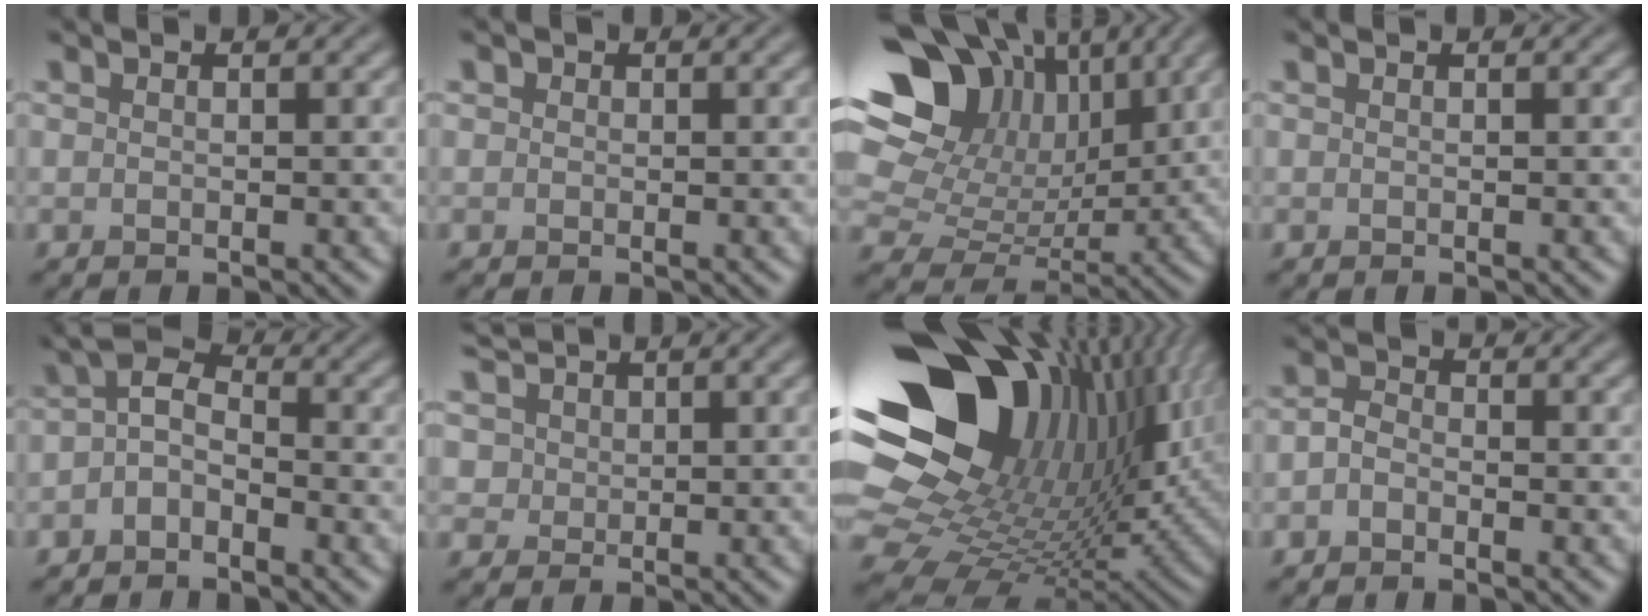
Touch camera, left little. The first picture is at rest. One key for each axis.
{"total": 0.8, "fx": 0.1, "fy": 0.7, "fz": 0.2, "tx": -0.002, "ty": -0.002, "tz": -0.001}
{"total": 16.1, "fx": 6.0, "fy": 11.8, "fz": 9.2, "tx": -0.199, "ty": 0.040, "tz": 0.109}
{"total": 0.0}
{"total": 2.9, "fx": -1.3, "fy": 1.6, "fz": 1.9, "tx": -0.032, "ty": 0.012, "tz": -0.040}
{"total": 5.8, "fx": 3.4, "fy": 4.0, "fz": 2.5, "tx": -0.086, "ty": 0.004, "tz": 0.054}
{"total": 19.4, "fx": 5.3, "fy": 11.8, "fz": 14.5, "tx": -0.247, "ty": -0.012, "tz": 0.109}
{"total": 1.6, "fx": -1.1, "fy": 0.9, "fz": 0.8, "tx": -0.014, "ty": 0.003, "tz": -0.031}